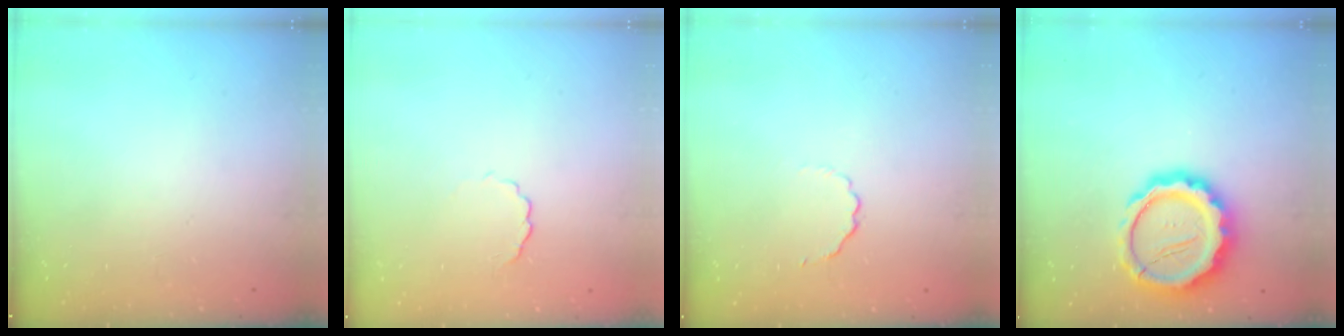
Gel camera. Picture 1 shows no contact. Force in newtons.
{"total": 3.5, "press": 3.4, "slide": 0.6}
{"total": 2.6, "press": 2.5, "slide": 0.8}
{"total": 15.6, "press": 15.4, "slide": 2.8}